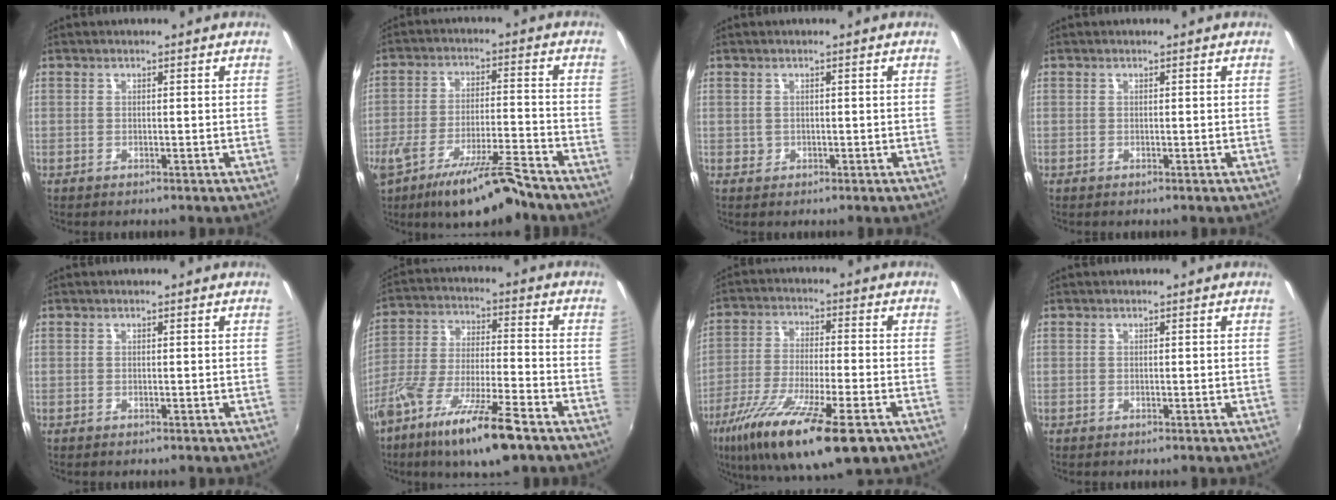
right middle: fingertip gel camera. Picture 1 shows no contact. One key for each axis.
{"total": 12.8, "fx": -9.6, "fy": 1.8, "fz": 8.2, "tx": -0.161, "ty": -0.027, "tz": -0.163}
{"total": 1.1, "fx": -0.1, "fy": 1.0, "fz": 0.2, "tx": 0.000, "ty": -0.002, "tz": -0.001}
{"total": 0.0}
{"total": 0.0}
{"total": 16.0, "fx": -10.2, "fy": 2.9, "fz": 12.1, "tx": -0.237, "ty": -0.041, "tz": -0.187}
{"total": 20.2, "fx": -11.7, "fy": 4.5, "fz": 15.8, "tx": -0.299, "ty": -0.062, "tz": -0.206}
{"total": 0.0}